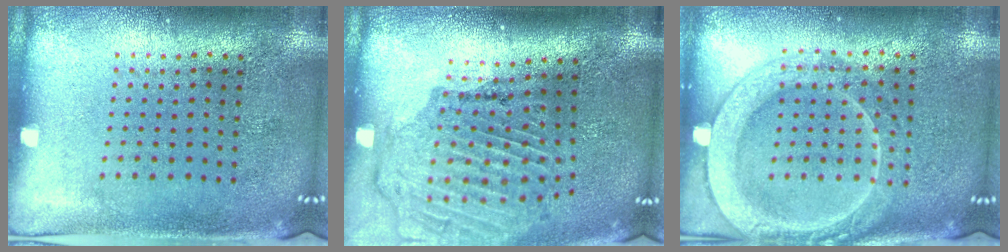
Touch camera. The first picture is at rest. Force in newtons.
{"total": 1.9, "press": 1.8, "slide": 0.3}
{"total": 2.0, "press": 2.0, "slide": 0.3}